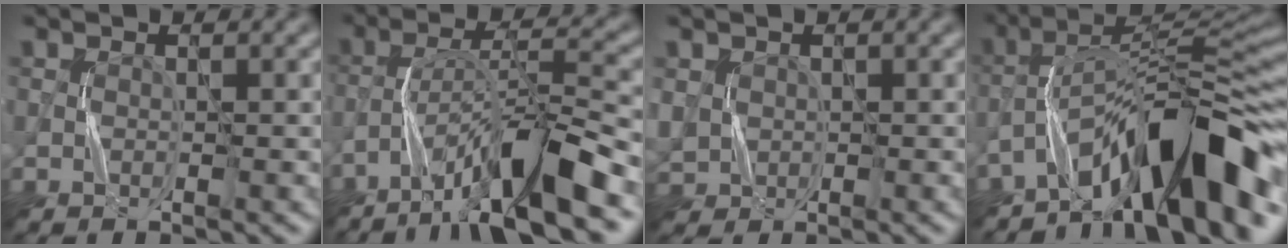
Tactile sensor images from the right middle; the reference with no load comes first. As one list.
[{"total": 10.4, "force": [-6.7, 1.7, 7.8], "torque": [-0.128, 0.022, -0.114]}, {"total": 2.2, "force": [0.6, 2.1, 0.5], "torque": [-0.018, -0.002, 0.012]}, {"total": 11.4, "force": [-7.3, 2.9, 8.4], "torque": [-0.112, 0.025, -0.128]}]